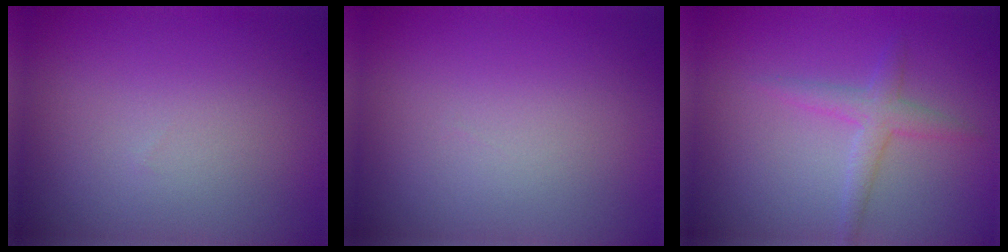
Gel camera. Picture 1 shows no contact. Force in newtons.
{"total": 0.0}
{"total": 2.2, "press": 2.2, "slide": 0.1}